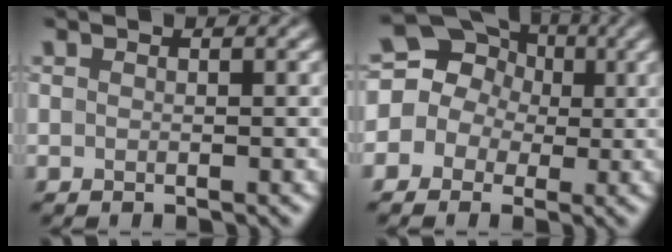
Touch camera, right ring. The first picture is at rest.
{"total": 11.5, "force": [2.2, 10.5, 3.9], "torque": [-0.103, 0.059, 0.004]}